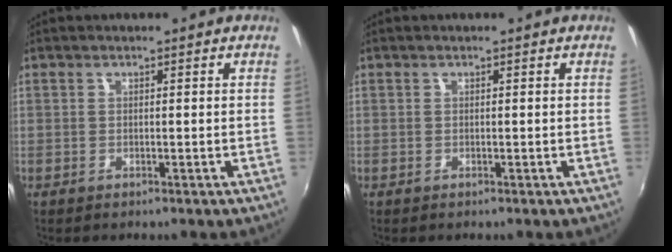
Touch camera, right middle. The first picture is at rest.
{"total": 0.0}